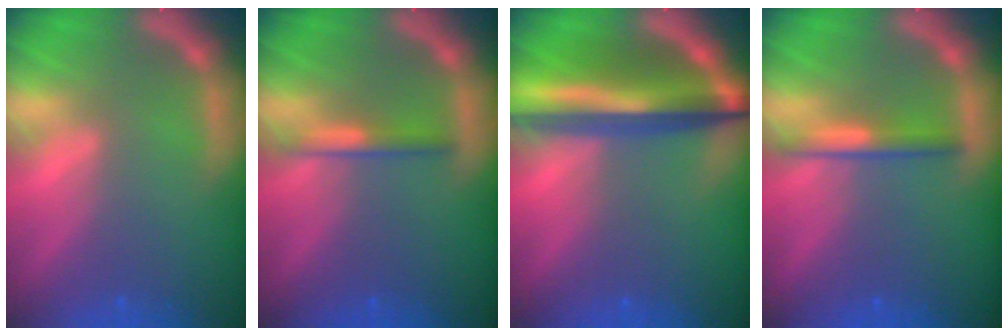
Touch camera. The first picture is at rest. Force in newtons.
{"total": 1.9}
{"total": 10.0}
{"total": 2.4}